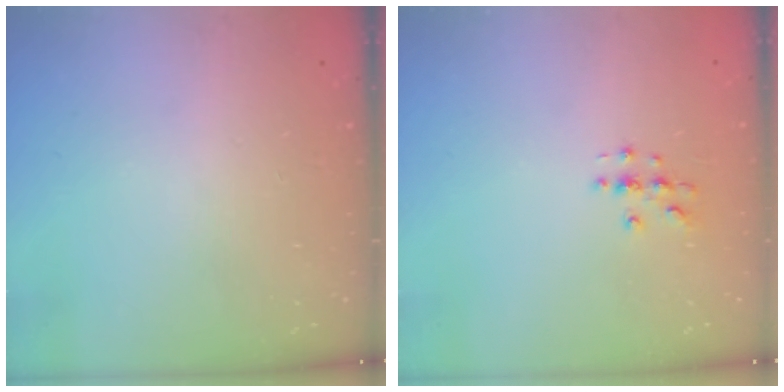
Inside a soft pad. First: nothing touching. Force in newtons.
{"total": 2.7, "press": 2.7, "slide": 0.3}